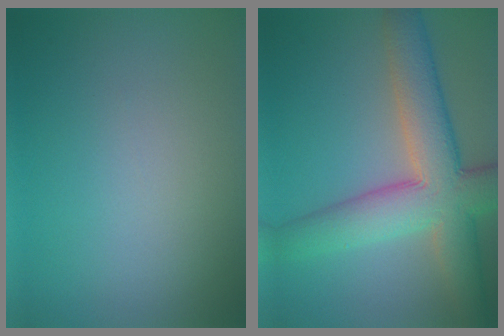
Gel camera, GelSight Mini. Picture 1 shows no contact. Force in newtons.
{"total": 8.8, "press": 8.7, "slide": 0.4}